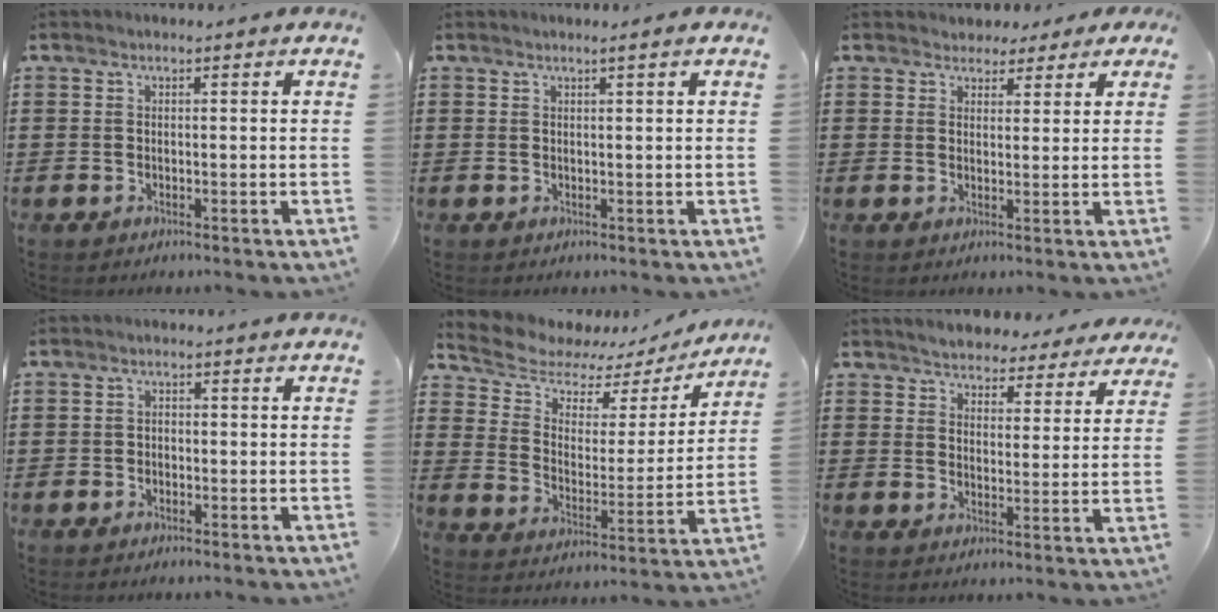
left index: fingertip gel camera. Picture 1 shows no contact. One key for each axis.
{"total": 1.0, "fx": 0.6, "fy": -0.2, "fz": 0.8, "tx": -0.013, "ty": -0.001, "tz": 0.011}
{"total": 2.8, "fx": 2.3, "fy": 1.7, "fz": 0.3, "tx": -0.017, "ty": 0.010, "tz": 0.043}
{"total": 1.0, "fx": -0.7, "fy": 0.7, "fz": 0.3, "tx": -0.008, "ty": 0.001, "tz": -0.015}
{"total": 6.3, "fx": 5.4, "fy": 3.0, "fz": 1.5, "tx": -0.067, "ty": -0.032, "tz": 0.091}
{"total": 4.1, "fx": 4.0, "fy": 0.5, "fz": -0.1, "tx": -0.022, "ty": -0.018, "tz": 0.070}